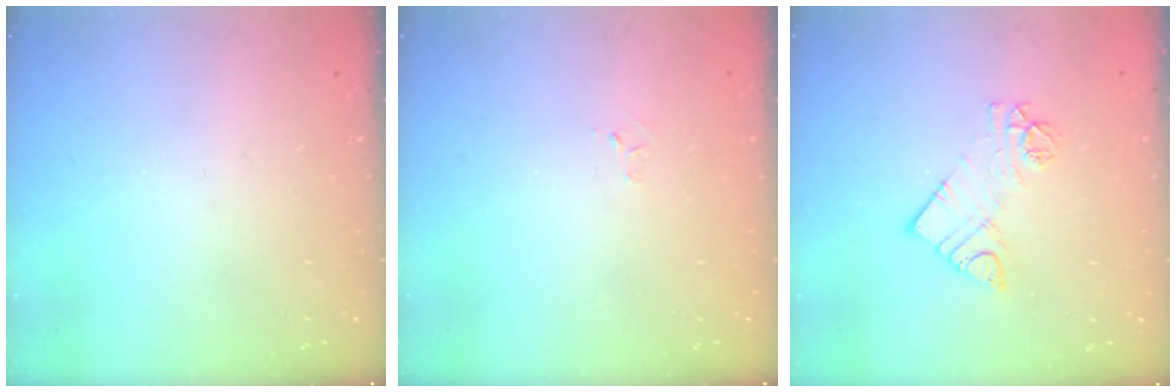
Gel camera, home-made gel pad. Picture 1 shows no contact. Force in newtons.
{"total": 2.6, "press": 2.6, "slide": 0.4}
{"total": 9.4, "press": 9.4, "slide": 0.7}